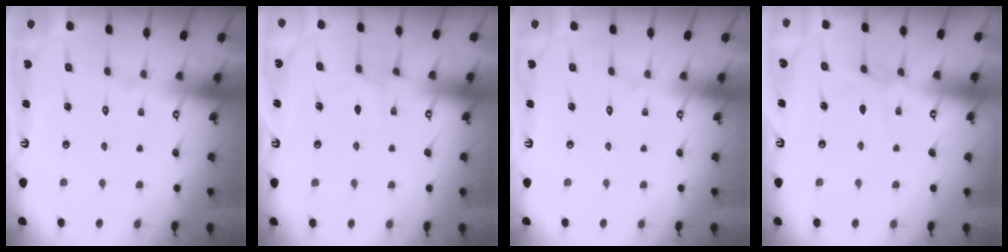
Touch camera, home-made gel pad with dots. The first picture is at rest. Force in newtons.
{"total": 5.3, "press": 5.3, "slide": 0.6}
{"total": 0.0}
{"total": 4.7, "press": 4.7, "slide": 0.4}